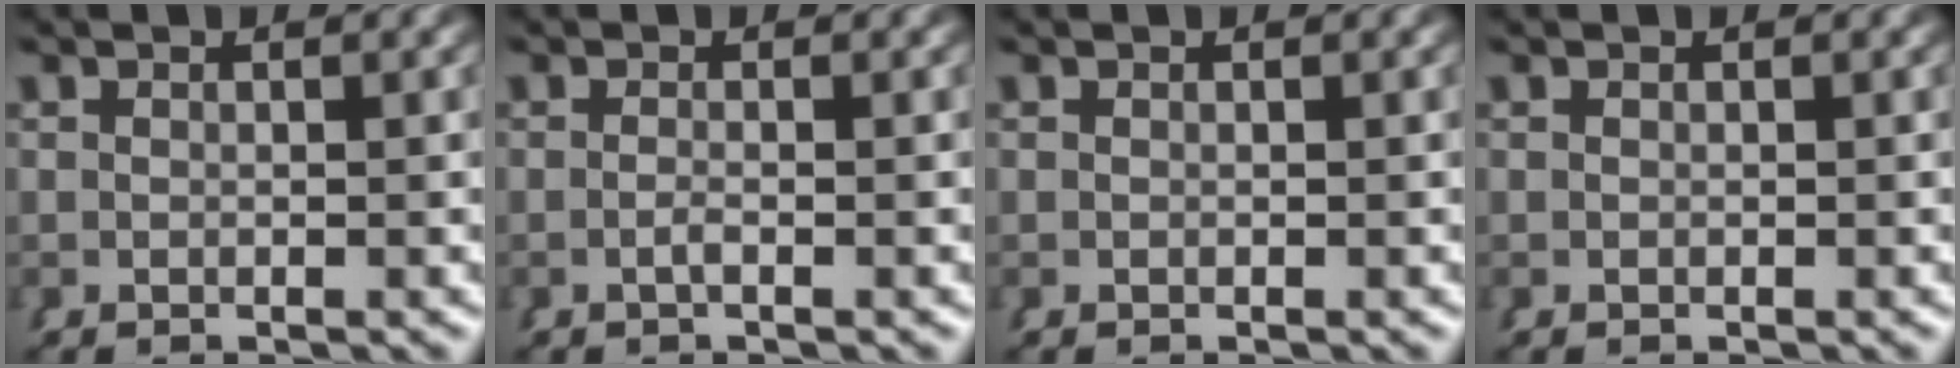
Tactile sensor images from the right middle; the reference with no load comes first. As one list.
[{"total": 0.9, "force": [-0.7, -0.3, 0.4], "torque": [-0.014, -0.002, -0.014]}, {"total": 0.0}, {"total": 0.0}]